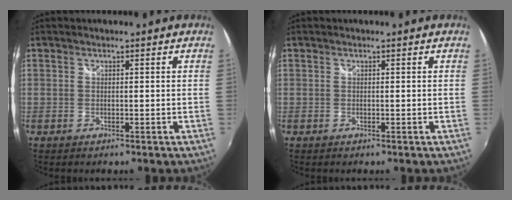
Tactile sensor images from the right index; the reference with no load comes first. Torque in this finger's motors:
{"motor_torque": [-0.02, 0.01, 0.02, 0.00]}